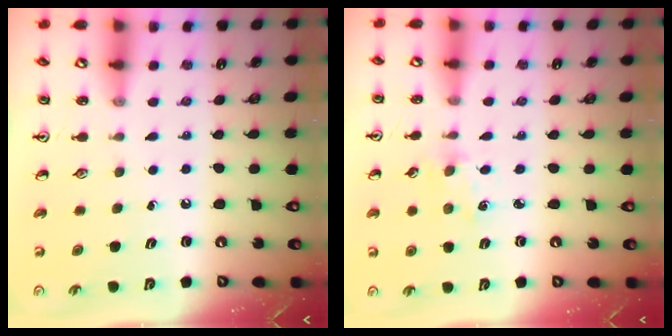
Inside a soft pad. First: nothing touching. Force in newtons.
{"total": 1.9, "press": 1.9, "slide": 0.3}